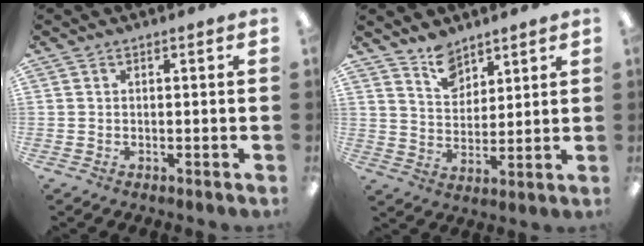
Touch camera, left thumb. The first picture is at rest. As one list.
[{"total": 8.2, "force": [6.6, 4.6, 1.8], "torque": [-0.030, -0.039, 0.124]}]